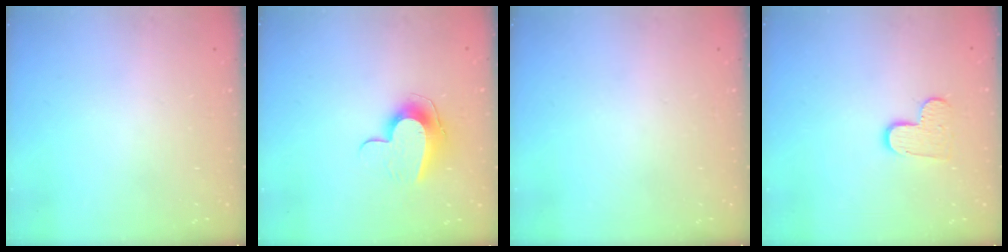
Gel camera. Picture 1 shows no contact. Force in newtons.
{"total": 9.8, "press": 9.8, "slide": 0.5}
{"total": 0.0}
{"total": 8.5, "press": 8.4, "slide": 0.6}